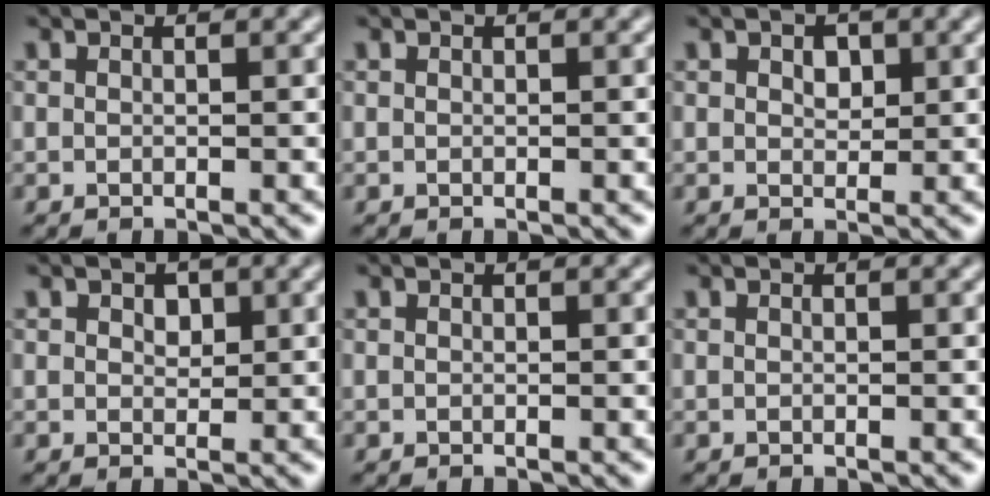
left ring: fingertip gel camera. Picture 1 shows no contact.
{"total": 0.0}
{"total": 1.6, "force": [0.5, 1.1, 1.0], "torque": [-0.017, -0.002, 0.009]}
{"total": 1.3, "force": [0.5, 0.9, 0.8], "torque": [-0.012, -0.002, 0.009]}
{"total": 0.0}
{"total": 0.0}